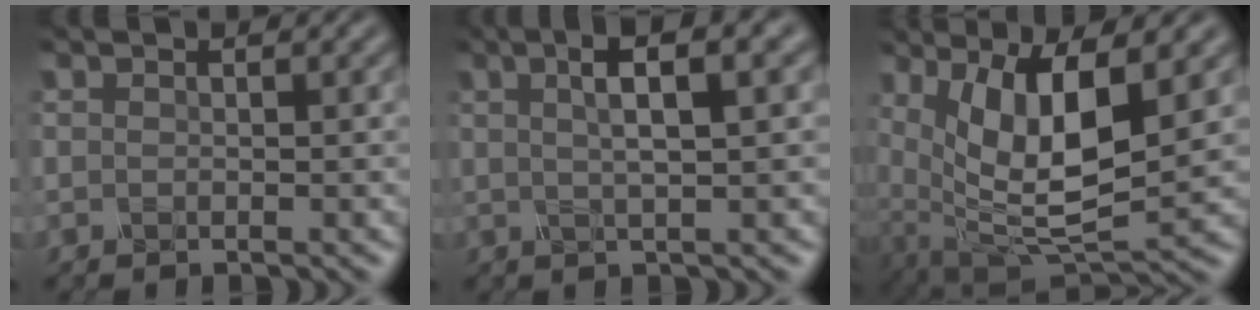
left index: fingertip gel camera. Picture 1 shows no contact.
{"total": 5.2, "force": [1.6, 1.1, 4.8], "torque": [-0.078, 0.011, 0.029]}
{"total": 10.1, "force": [2.2, 3.8, 9.1], "torque": [-0.175, -0.012, 0.051]}